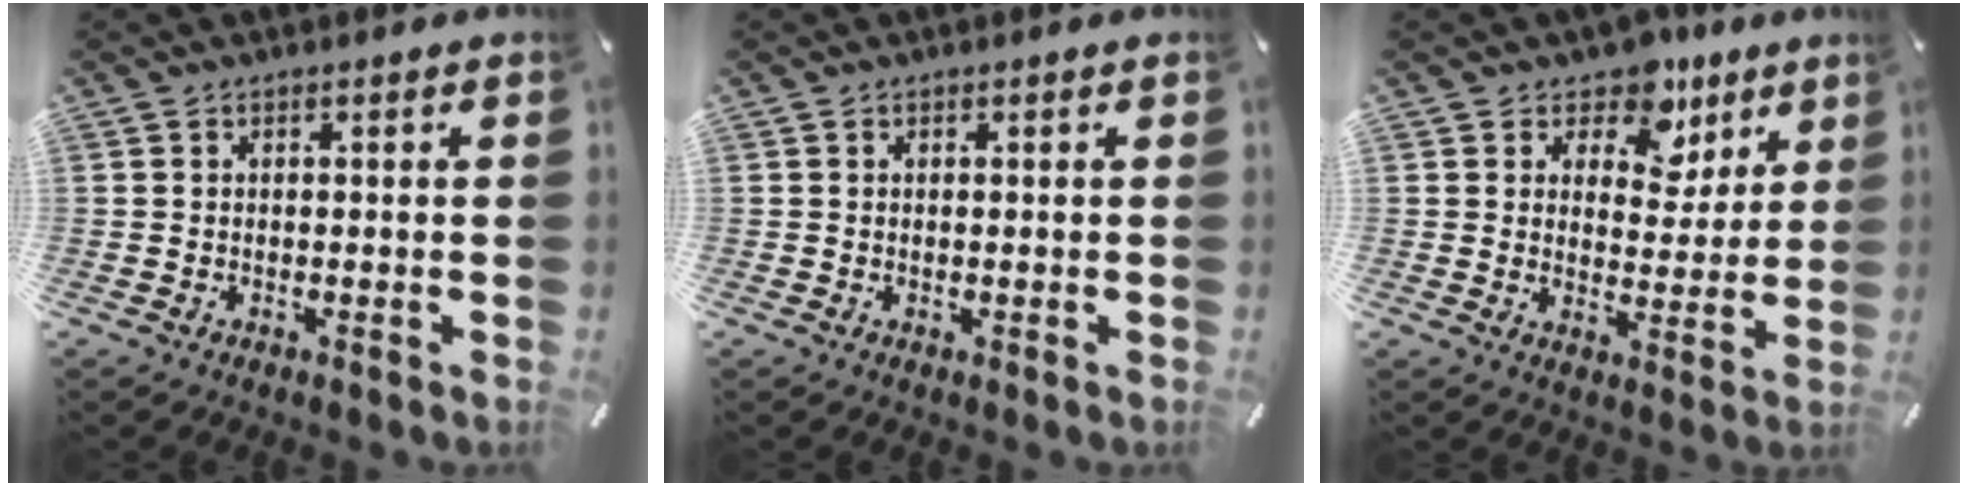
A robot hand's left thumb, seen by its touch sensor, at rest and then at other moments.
{"total": 0.0}
{"total": 9.2, "force": [6.1, 6.2, 3.1], "torque": [-0.040, -0.047, 0.103]}